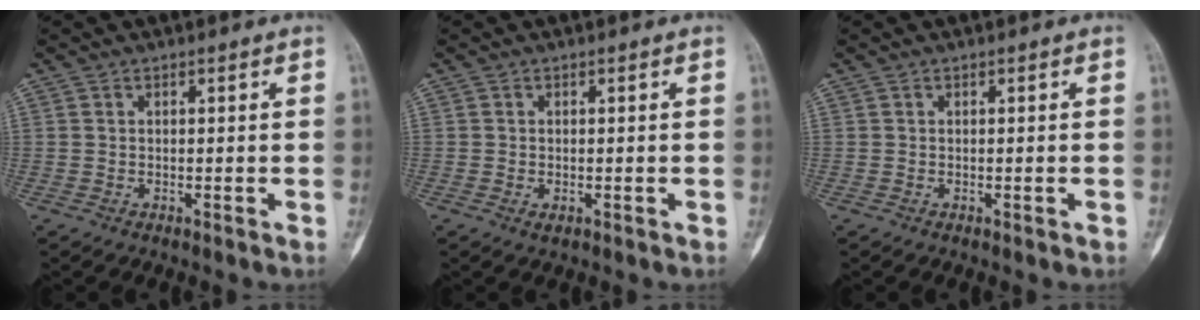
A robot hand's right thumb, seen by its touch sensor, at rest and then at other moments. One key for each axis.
{"total": 1.1, "fx": -0.3, "fy": 0.8, "fz": 0.7, "tx": -0.011, "ty": -0.001, "tz": -0.002}
{"total": 0.5, "fx": -0.1, "fy": 0.2, "fz": 0.5, "tx": -0.001, "ty": 0.000, "tz": 0.000}